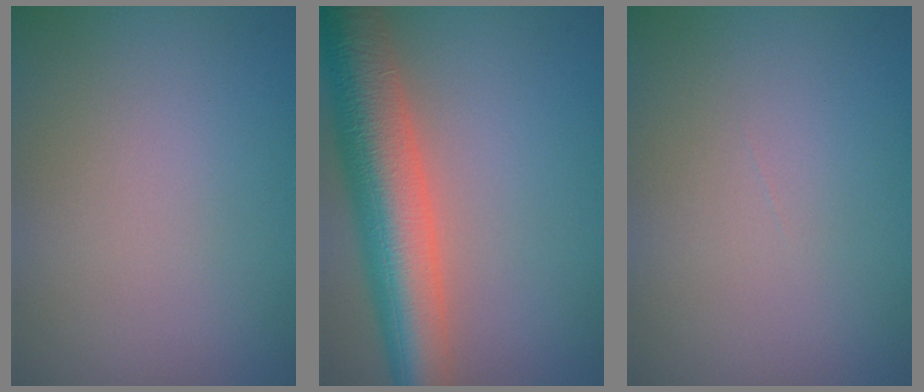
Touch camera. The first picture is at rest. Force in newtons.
{"total": 9.3, "press": 9.2, "slide": 0.6}
{"total": 0.0}